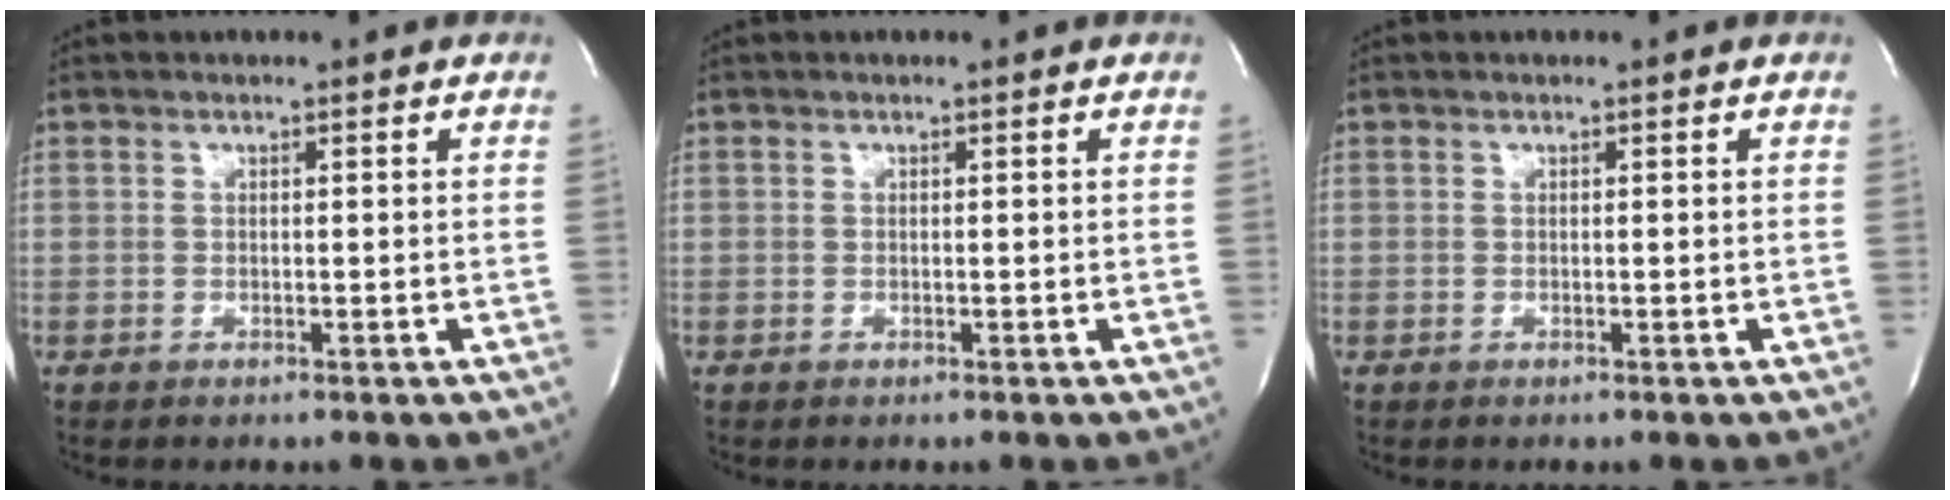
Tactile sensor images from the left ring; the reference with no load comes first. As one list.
[{"total": 0.0}, {"total": 0.0}]